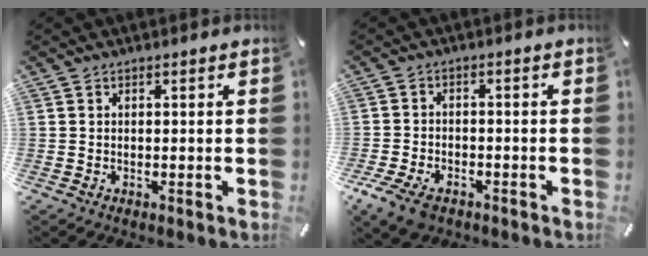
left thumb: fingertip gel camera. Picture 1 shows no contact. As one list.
[{"total": 6.0, "force": [-3.8, 3.5, 3.1], "torque": [-0.079, 0.013, -0.073]}]